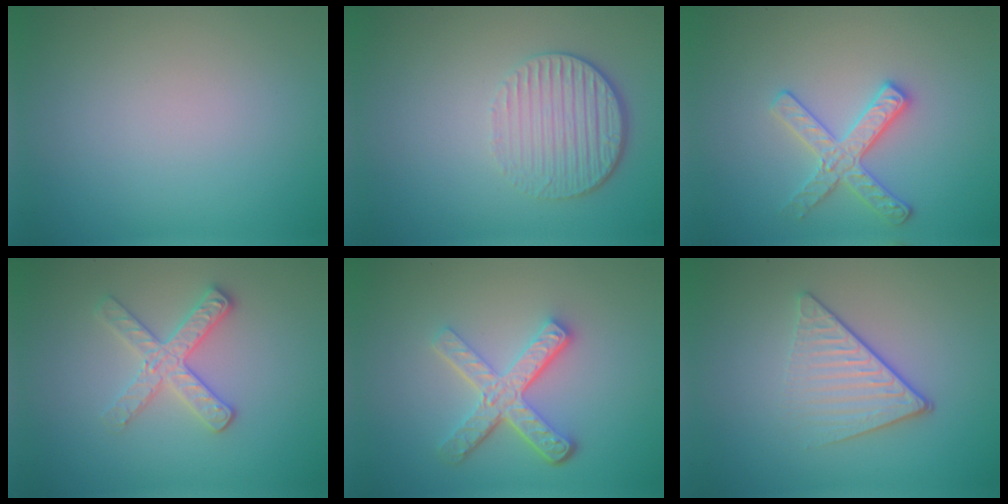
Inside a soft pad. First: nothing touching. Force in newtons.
{"total": 4.2, "press": 3.0, "slide": 3.0}
{"total": 2.9, "press": 2.8, "slide": 0.6}
{"total": 2.9, "press": 2.8, "slide": 0.8}
{"total": 4.9, "press": 3.6, "slide": 3.3}
{"total": 4.1, "press": 2.9, "slide": 2.9}